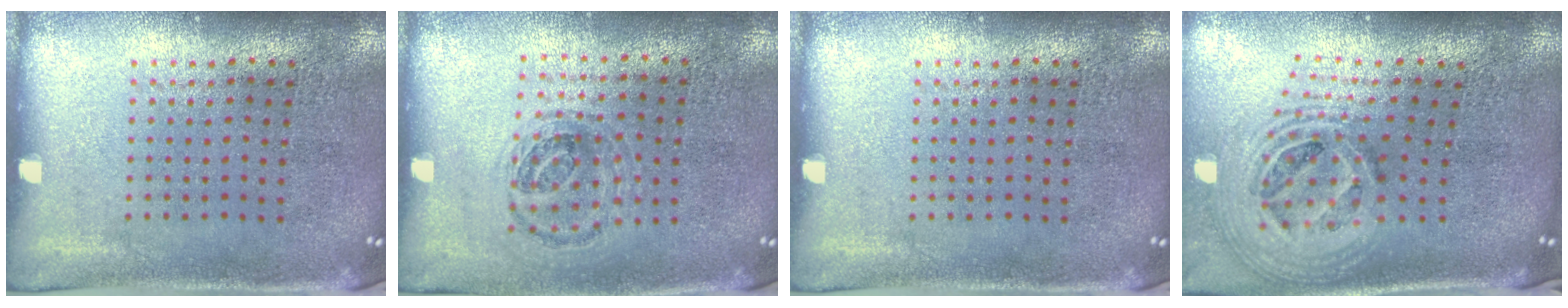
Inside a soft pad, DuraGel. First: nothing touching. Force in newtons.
{"total": 1.0, "press": 0.9, "slide": 0.4}
{"total": 0.0}
{"total": 2.4, "press": 1.8, "slide": 1.6}